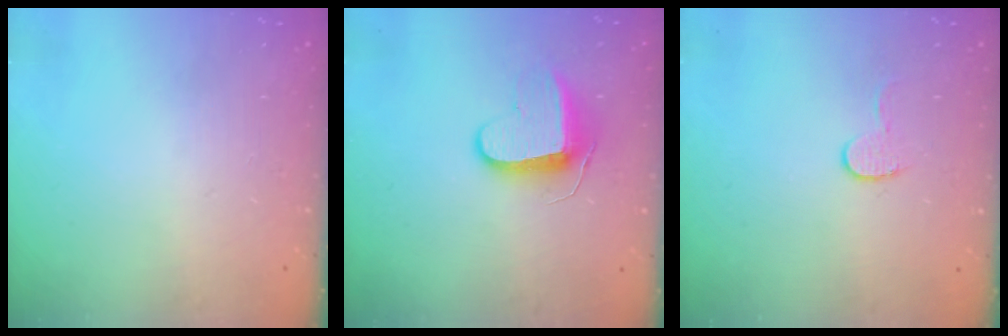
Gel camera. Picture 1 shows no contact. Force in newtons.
{"total": 9.5, "press": 9.5, "slide": 0.3}
{"total": 6.2, "press": 6.1, "slide": 0.6}